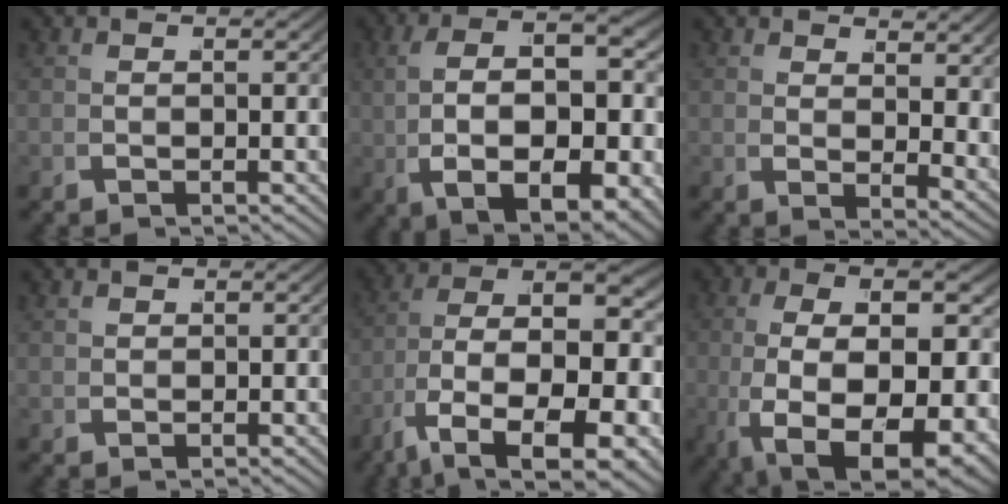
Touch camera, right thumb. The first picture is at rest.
{"total": 13.2, "force": [-0.9, 7.1, 11.0], "torque": [-0.209, -0.038, 0.014]}
{"total": 3.5, "force": [2.1, 1.3, 2.5], "torque": [-0.021, -0.009, 0.038]}
{"total": 1.0, "force": [1.0, 0.1, 0.1], "torque": [0.004, 0.003, 0.025]}
{"total": 14.8, "force": [-3.0, 8.0, 12.1], "torque": [-0.252, -0.076, -0.005]}
{"total": 12.6, "force": [-3.0, 6.4, 10.4], "torque": [-0.212, -0.049, -0.013]}